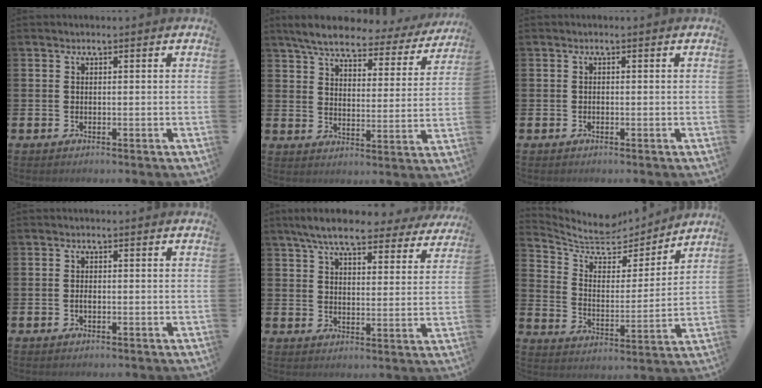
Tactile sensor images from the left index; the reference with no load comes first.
{"total": 6.0, "force": [5.3, 1.2, 2.6], "torque": [-0.077, -0.030, 0.086]}
{"total": 0.0}
{"total": 0.8, "force": [-0.2, 0.4, 0.7], "torque": [-0.011, 0.000, -0.005]}
{"total": 8.3, "force": [7.5, 1.6, 3.2], "torque": [-0.074, -0.033, 0.132]}
{"total": 7.2, "force": [6.4, 2.8, 1.8], "torque": [-0.069, -0.054, 0.107]}